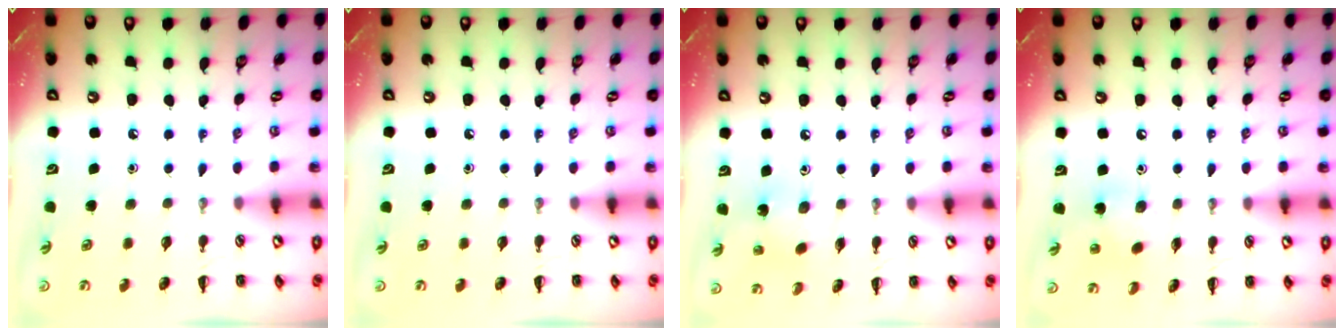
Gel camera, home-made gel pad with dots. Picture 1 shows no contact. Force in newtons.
{"total": 0.0}
{"total": 2.1, "press": 2.0, "slide": 0.5}
{"total": 6.6, "press": 6.4, "slide": 1.6}